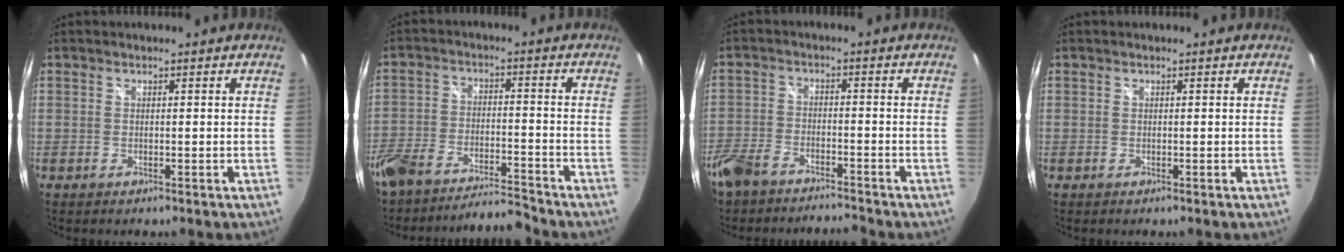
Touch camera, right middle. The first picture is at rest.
{"total": 10.6, "force": [-10.0, 1.5, 3.1], "torque": [-0.087, -0.005, -0.180]}
{"total": 8.1, "force": [-7.0, 2.7, 3.0], "torque": [-0.087, -0.010, -0.133]}
{"total": 0.0}